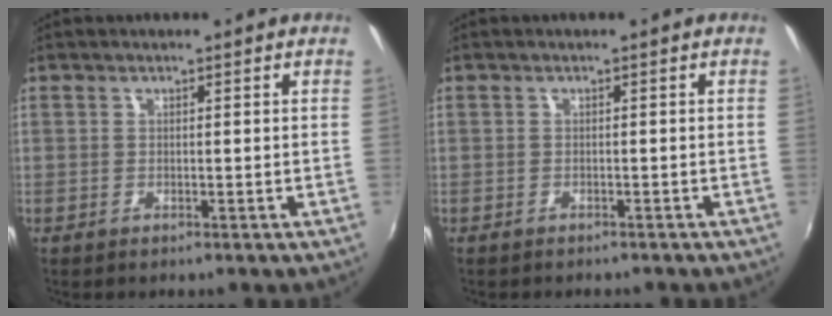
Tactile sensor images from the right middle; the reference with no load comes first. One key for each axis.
{"total": 1.5, "fx": -1.3, "fy": 0.6, "fz": 0.3, "tx": -0.011, "ty": -0.007, "tz": -0.019}